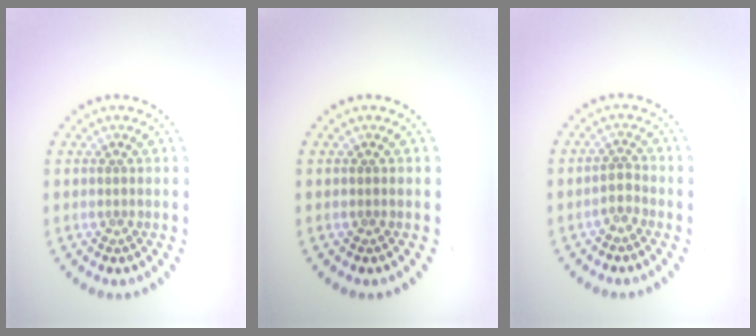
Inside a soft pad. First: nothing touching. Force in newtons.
{"total": 0.0}
{"total": 1.3, "press": 0.8, "slide": 0.9}